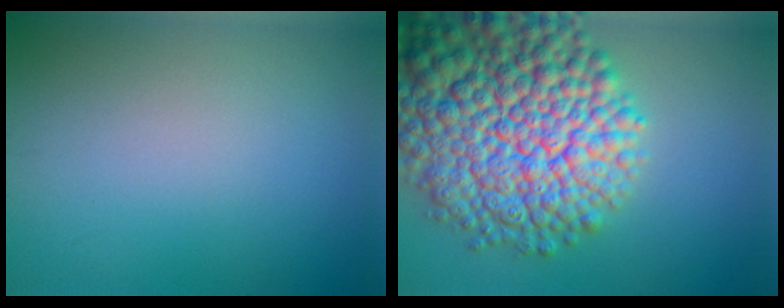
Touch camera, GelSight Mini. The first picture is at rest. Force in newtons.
{"total": 14.0, "press": 14.0, "slide": 0.7}